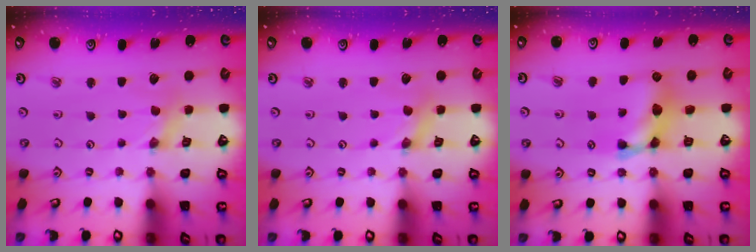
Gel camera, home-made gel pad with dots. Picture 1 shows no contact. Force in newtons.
{"total": 0.8, "press": 0.8, "slide": 0.2}
{"total": 12.7, "press": 12.7, "slide": 0.6}